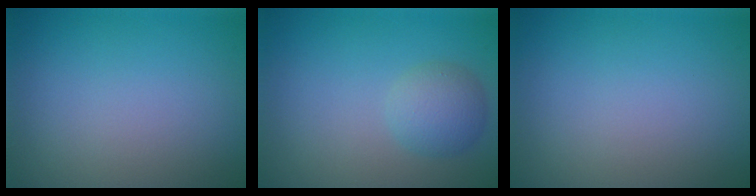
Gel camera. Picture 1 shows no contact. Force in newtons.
{"total": 2.7, "press": 2.7, "slide": 0.1}
{"total": 0.0}